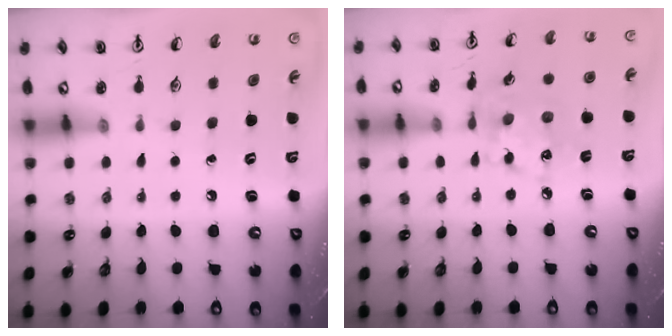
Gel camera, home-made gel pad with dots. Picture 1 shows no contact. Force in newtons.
{"total": 9.6, "press": 9.6, "slide": 0.6}